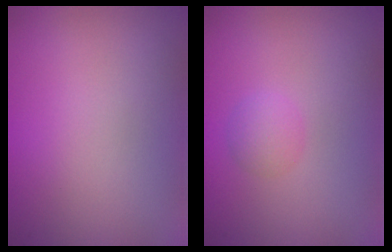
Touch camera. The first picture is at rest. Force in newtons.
{"total": 1.3, "press": 1.3, "slide": 0.0}